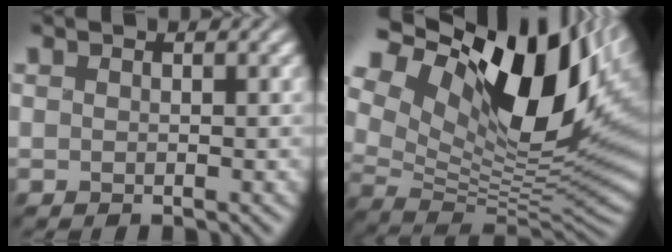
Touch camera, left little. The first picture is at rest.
{"total": 17.5, "force": [6.7, 8.9, 13.6], "torque": [-0.250, 0.024, 0.104]}